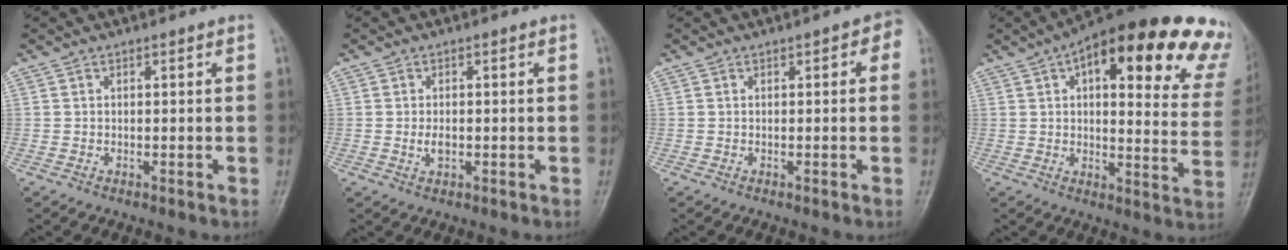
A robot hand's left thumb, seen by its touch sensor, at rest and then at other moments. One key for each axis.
{"total": 2.1, "fx": -0.4, "fy": 1.2, "fz": 1.6, "tx": -0.031, "ty": 0.003, "tz": -0.006}
{"total": 3.0, "fx": 0.7, "fy": 1.4, "fz": 2.5, "tx": -0.016, "ty": 0.005, "tz": -0.001}
{"total": 28.7, "fx": 16.2, "fy": 10.7, "fz": 21.1, "tx": -0.237, "ty": -0.011, "tz": 0.193}